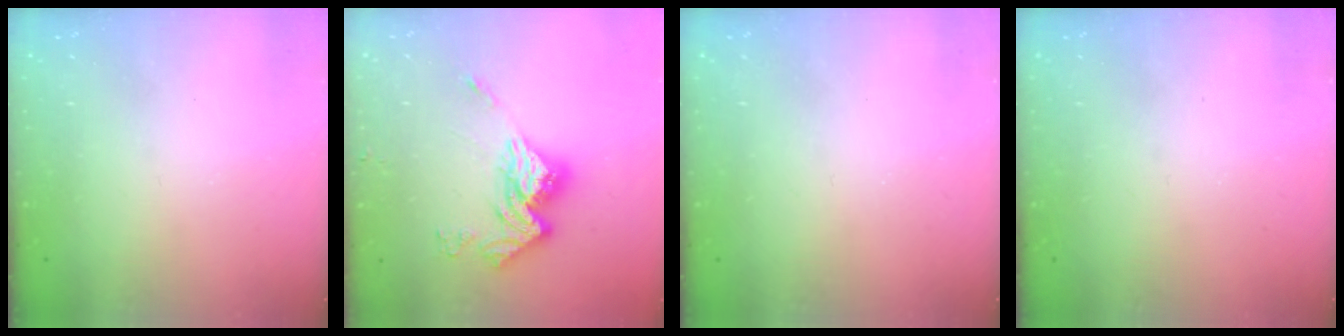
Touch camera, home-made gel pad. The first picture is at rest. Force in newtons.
{"total": 15.5, "press": 15.5, "slide": 1.4}
{"total": 0.0}
{"total": 0.0}